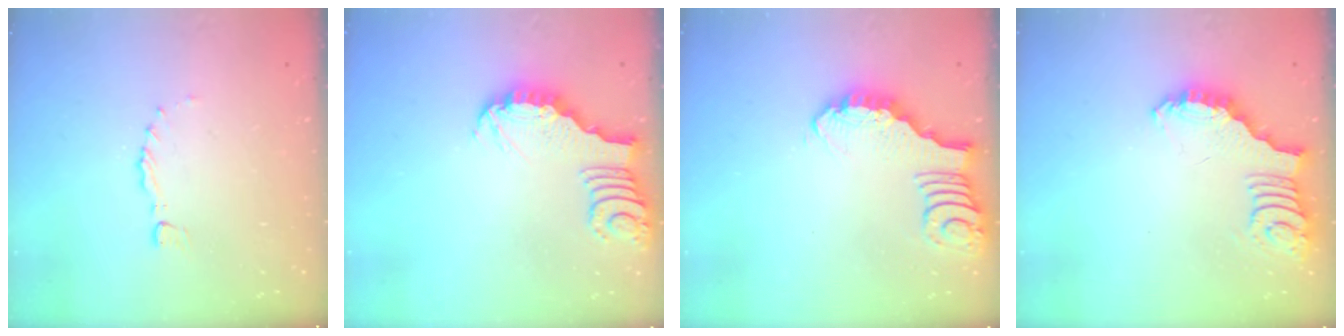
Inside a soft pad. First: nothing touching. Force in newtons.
{"total": 3.4, "press": 3.4, "slide": 0.4}
{"total": 3.2, "press": 3.2, "slide": 0.3}
{"total": 2.5, "press": 2.5, "slide": 0.5}